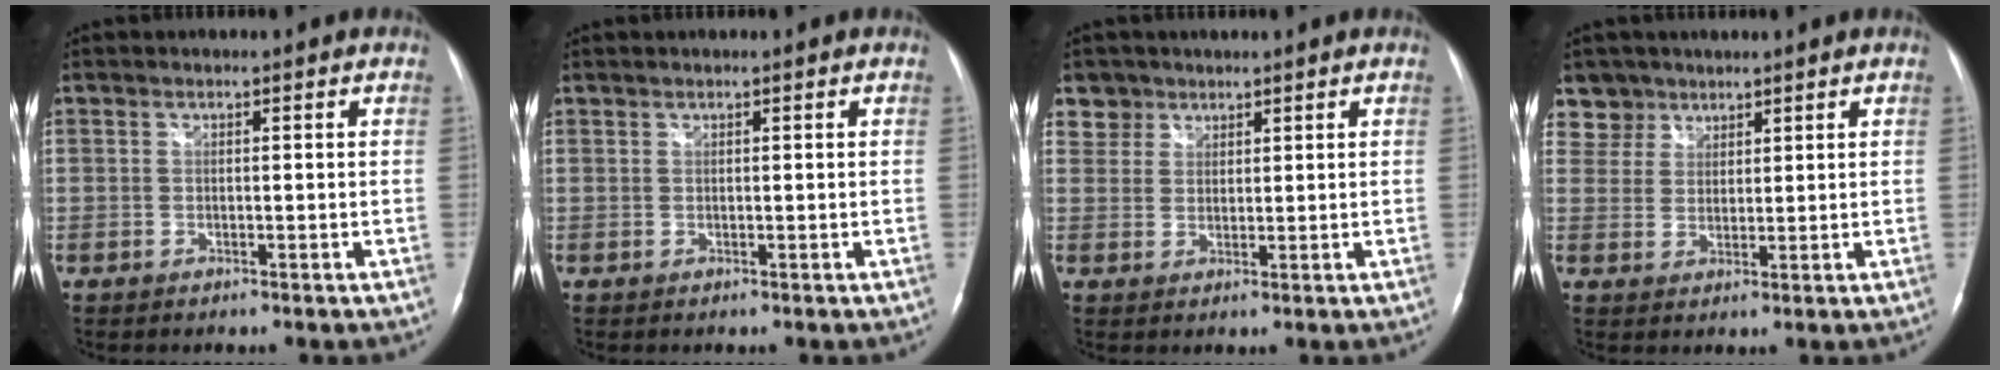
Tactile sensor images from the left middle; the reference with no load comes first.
{"total": 0.5, "force": [0.5, 0.0, 0.0], "torque": [-0.006, 0.007, 0.014]}
{"total": 3.4, "force": [2.5, 2.3, -0.7], "torque": [0.022, 0.004, 0.043]}
{"total": 4.5, "force": [3.5, 2.8, -0.9], "torque": [0.027, 0.002, 0.064]}